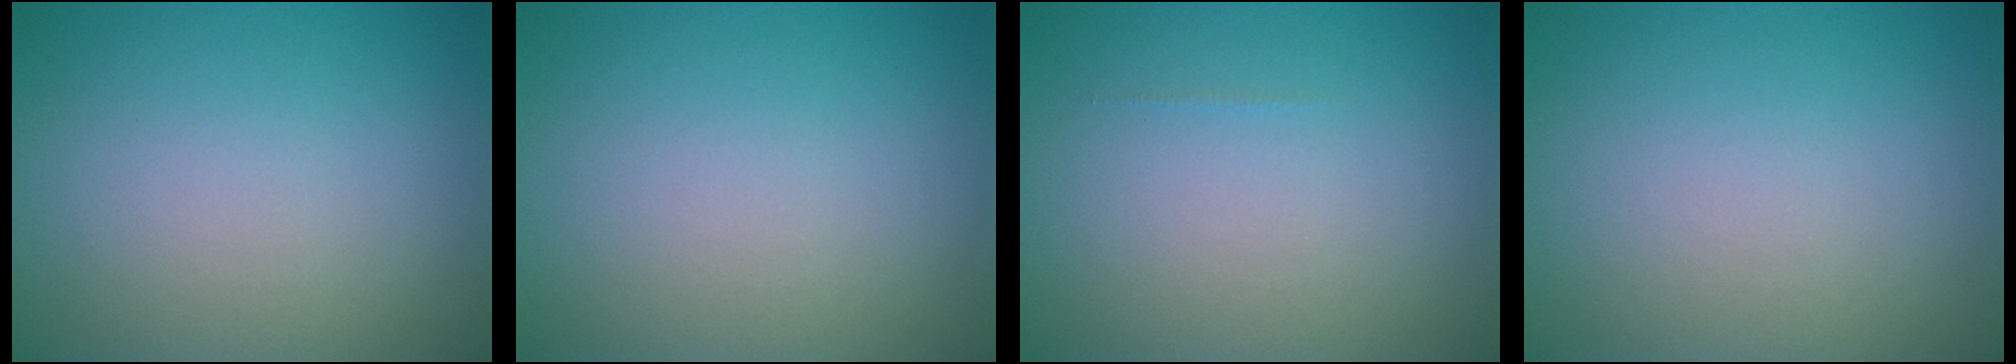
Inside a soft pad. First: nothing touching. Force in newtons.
{"total": 0.0}
{"total": 0.0}
{"total": 0.0}